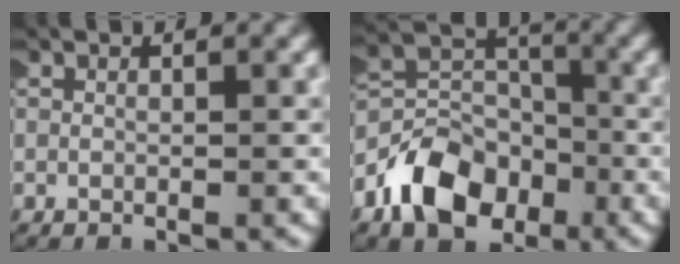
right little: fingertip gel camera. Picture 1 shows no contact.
{"total": 7.3, "force": [-2.3, 5.6, 4.1], "torque": [-0.070, -0.012, -0.045]}